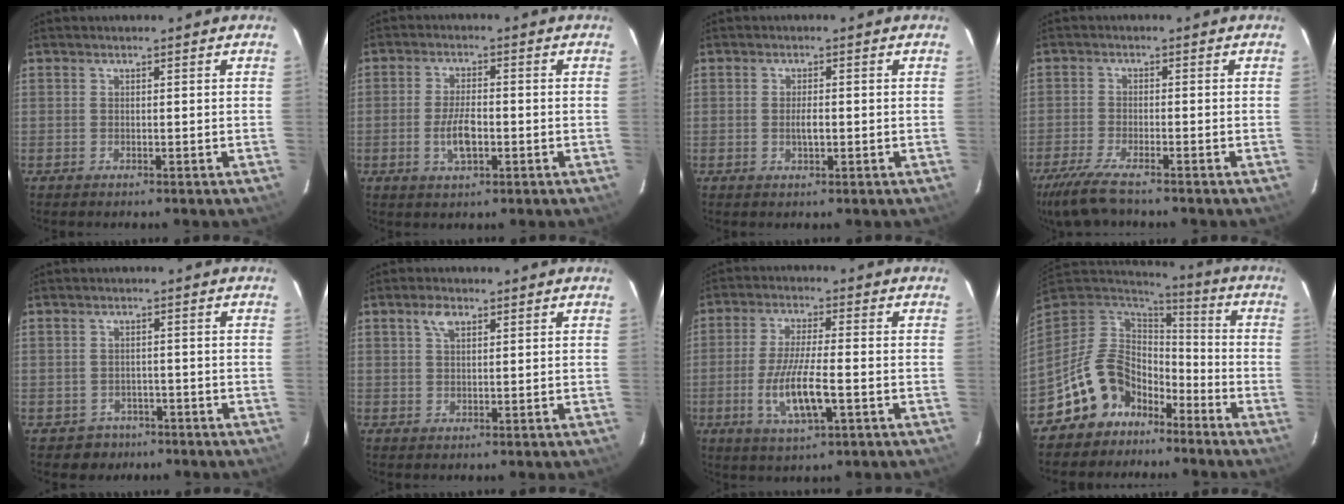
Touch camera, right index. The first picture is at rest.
{"total": 5.8, "force": [-1.6, 2.3, 5.1], "torque": [-0.103, 0.000, -0.030]}
{"total": 2.1, "force": [-0.4, 0.9, 1.9], "torque": [-0.036, -0.002, -0.005]}
{"total": 8.2, "force": [-6.7, 1.2, 4.7], "torque": [-0.120, -0.028, -0.126]}
{"total": 3.9, "force": [-2.4, 3.1, -0.3], "torque": [-0.005, 0.018, -0.029]}
{"total": 2.7, "force": [1.4, 1.4, 1.8], "torque": [-0.035, 0.007, 0.026]}
{"total": 10.1, "force": [-3.0, 2.1, 9.4], "torque": [-0.187, -0.015, -0.055]}
{"total": 12.7, "force": [-8.2, 9.0, 3.6], "torque": [-0.097, 0.025, -0.133]}